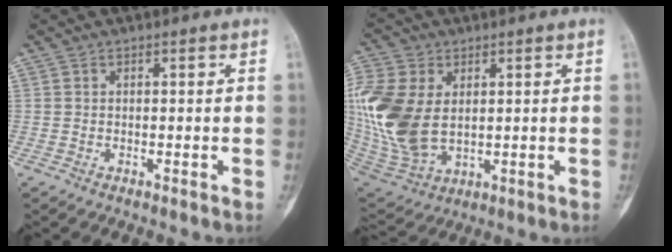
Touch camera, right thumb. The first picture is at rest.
{"total": 19.9, "force": [2.5, 13.0, 14.8], "torque": [-0.353, -0.018, 0.064]}